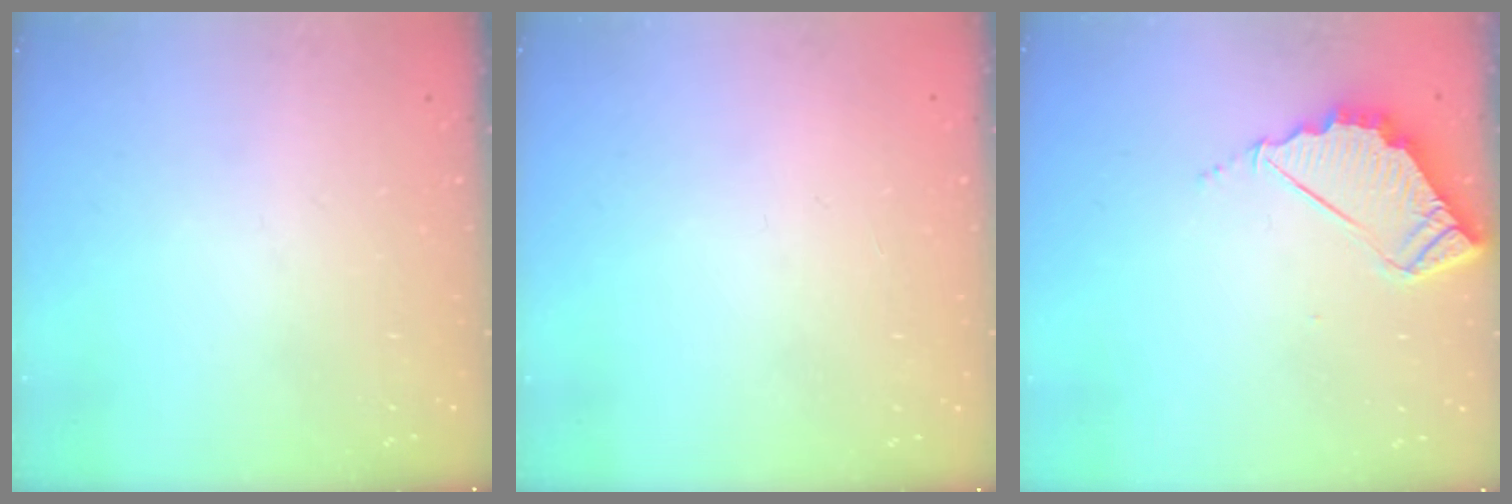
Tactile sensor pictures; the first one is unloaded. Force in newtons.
{"total": 2.2, "press": 2.2, "slide": 0.1}
{"total": 6.0, "press": 6.0, "slide": 0.3}